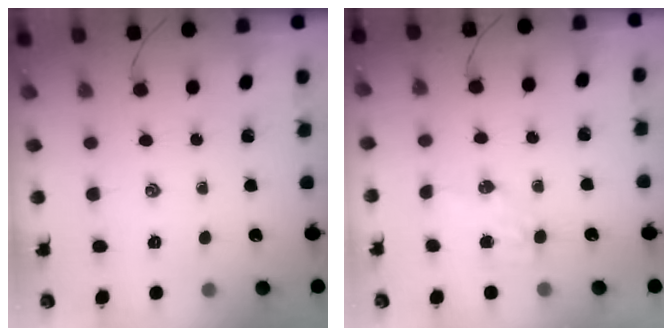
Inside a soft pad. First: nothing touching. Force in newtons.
{"total": 4.3, "press": 4.3, "slide": 0.5}